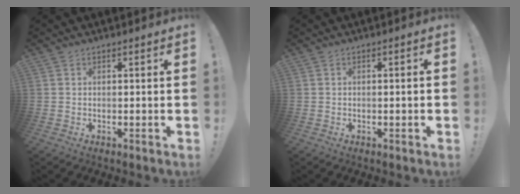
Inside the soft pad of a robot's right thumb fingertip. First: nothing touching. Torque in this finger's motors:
{"motor_torque": [-0.27, -0.46, 0.03, 0.22, 0.05]}